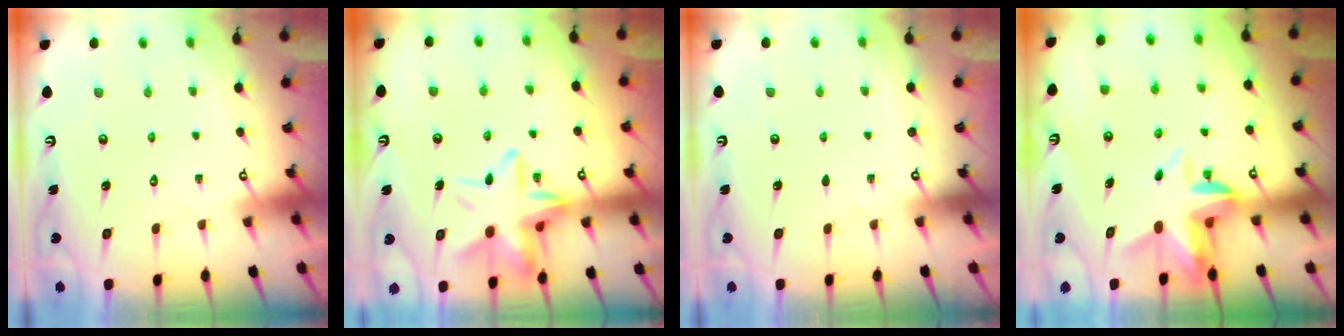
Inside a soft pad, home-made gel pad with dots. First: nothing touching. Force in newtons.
{"total": 15.5, "press": 15.5, "slide": 1.4}
{"total": 0.0}
{"total": 4.8, "press": 4.7, "slide": 1.0}